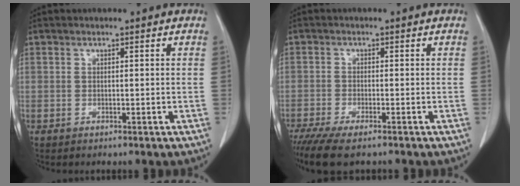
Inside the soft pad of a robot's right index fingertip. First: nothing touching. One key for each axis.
{"total": 7.5, "fx": -5.9, "fy": 1.5, "fz": 4.4, "tx": -0.070, "ty": -0.016, "tz": -0.094}